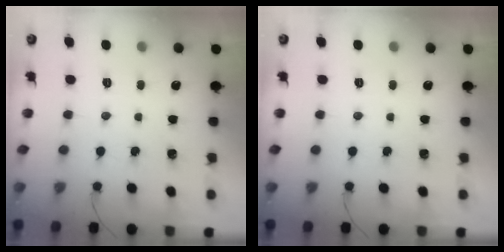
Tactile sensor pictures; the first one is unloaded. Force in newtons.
{"total": 0.0}